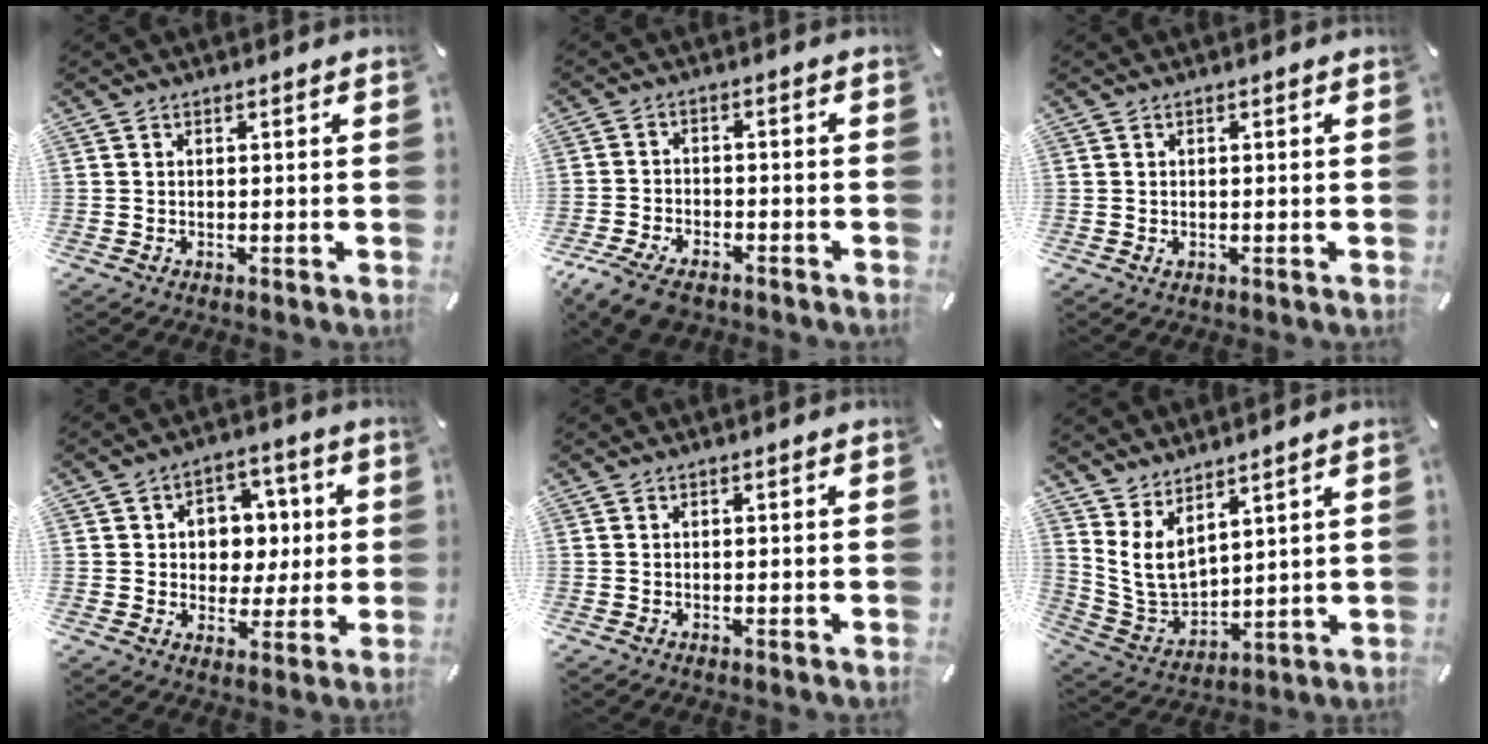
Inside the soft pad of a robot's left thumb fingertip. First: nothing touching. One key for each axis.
{"total": 7.1, "fx": -5.1, "fy": 3.5, "fz": 3.5, "tx": -0.083, "ty": 0.016, "tz": -0.097}
{"total": 1.0, "fx": -0.2, "fy": 0.5, "fz": 0.8, "tx": -0.014, "ty": 0.000, "tz": -0.004}
{"total": 8.7, "fx": 1.0, "fy": 7.9, "fz": 3.3, "tx": -0.040, "ty": -0.006, "tz": 0.018}
{"total": 0.0}
{"total": 8.1, "fx": 5.1, "fy": 4.9, "fz": 3.9, "tx": -0.116, "ty": -0.035, "tz": 0.100}